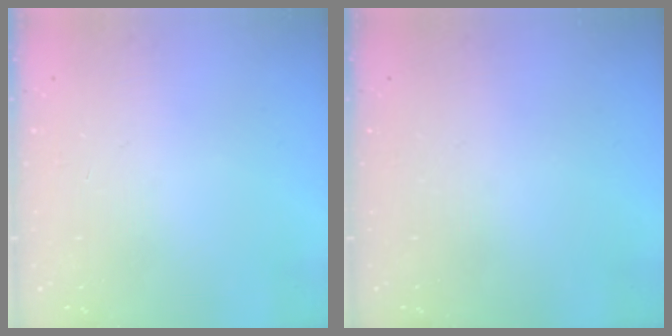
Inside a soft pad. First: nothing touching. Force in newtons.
{"total": 0.0}